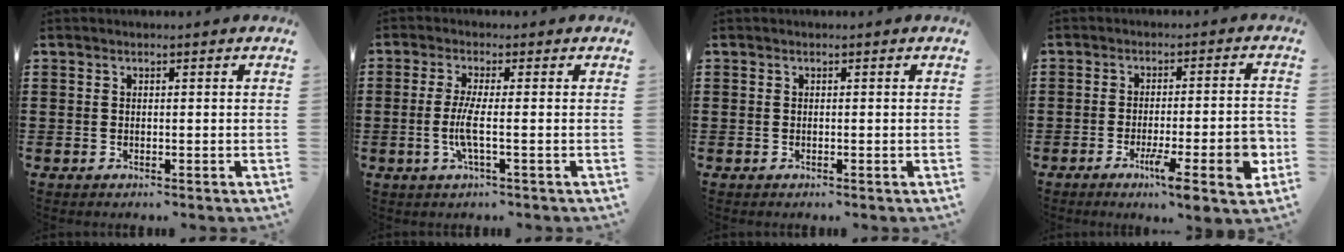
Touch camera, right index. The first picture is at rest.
{"total": 4.5, "force": [-0.9, -0.1, 4.4], "torque": [-0.101, -0.015, -0.026]}
{"total": 0.0}
{"total": 9.0, "force": [-3.0, 1.3, 8.4], "torque": [-0.128, -0.012, -0.047]}